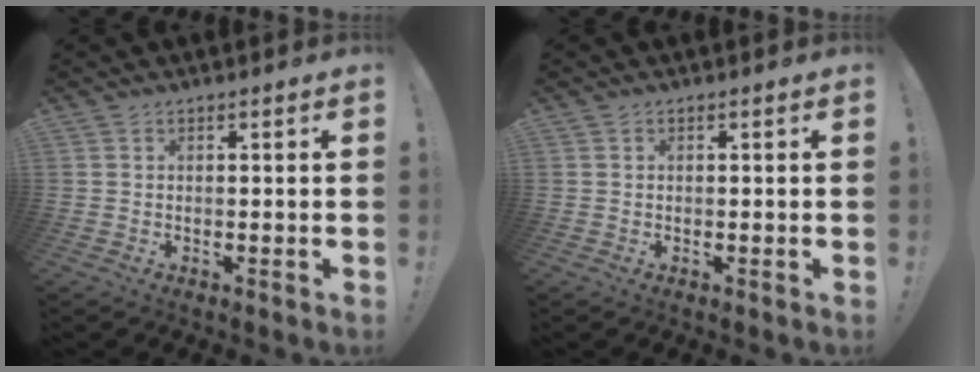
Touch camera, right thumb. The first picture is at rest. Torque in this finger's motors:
{"motor_torque": [0.05, -0.22, 0.18, 0.18, 0.00]}